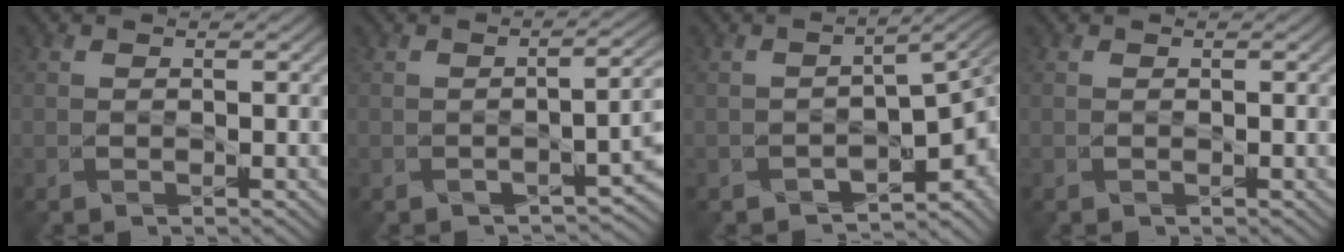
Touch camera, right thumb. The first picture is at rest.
{"total": 4.8, "force": [-2.1, 1.7, 4.0], "torque": [-0.048, -0.011, -0.027]}
{"total": 7.3, "force": [-3.7, 3.2, 5.4], "torque": [-0.069, -0.027, -0.050]}
{"total": 0.0}